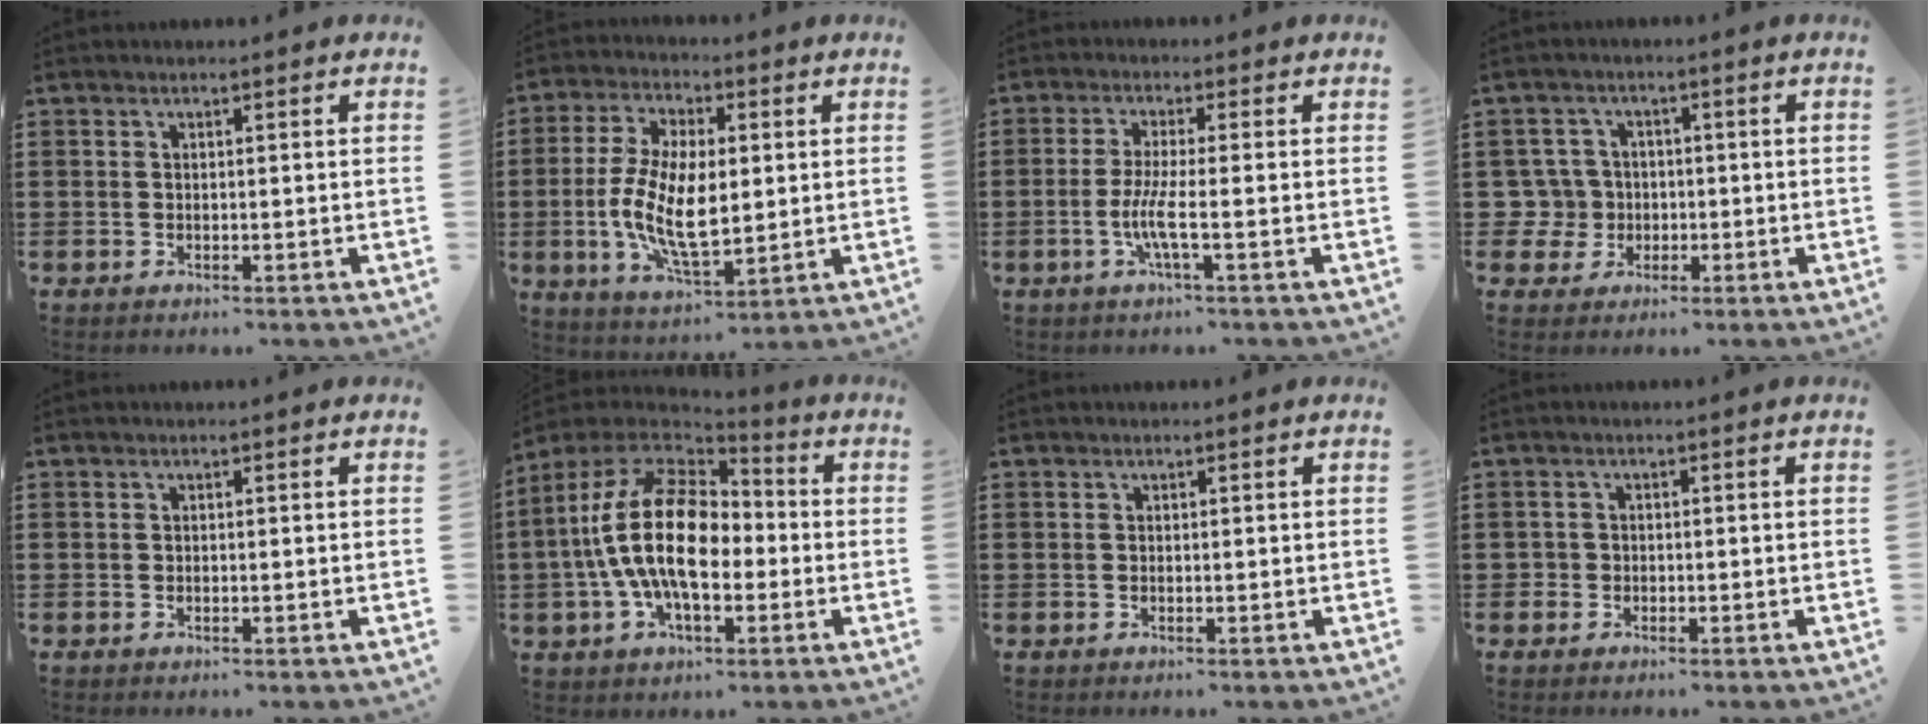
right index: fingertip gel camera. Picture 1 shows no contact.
{"total": 11.0, "force": [-0.5, 5.2, 9.7], "torque": [-0.207, 0.001, -0.010]}
{"total": 5.1, "force": [-1.4, 0.2, 4.9], "torque": [-0.107, -0.015, -0.033]}
{"total": 5.3, "force": [-0.7, 5.1, 1.2], "torque": [-0.064, 0.007, -0.019]}
{"total": 0.0}
{"total": 16.0, "force": [-0.9, 8.4, 13.5], "torque": [-0.308, 0.002, -0.022]}
{"total": 0.0}
{"total": 1.2, "force": [-0.7, 1.0, 0.0], "torque": [-0.002, 0.003, -0.017]}